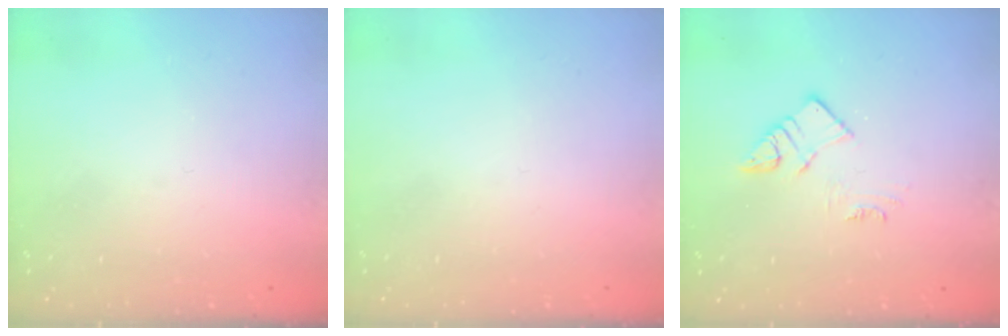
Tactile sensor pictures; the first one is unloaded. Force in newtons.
{"total": 1.5, "press": 1.5, "slide": 0.1}
{"total": 6.9, "press": 6.8, "slide": 0.3}